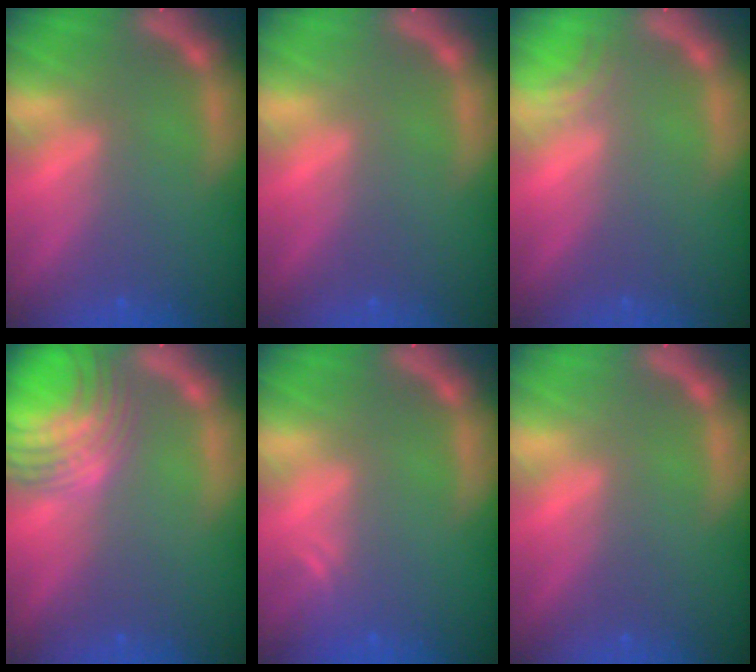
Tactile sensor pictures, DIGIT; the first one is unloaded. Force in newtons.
{"total": 0.0}
{"total": 1.5}
{"total": 9.1}
{"total": 1.5}
{"total": 0.0}